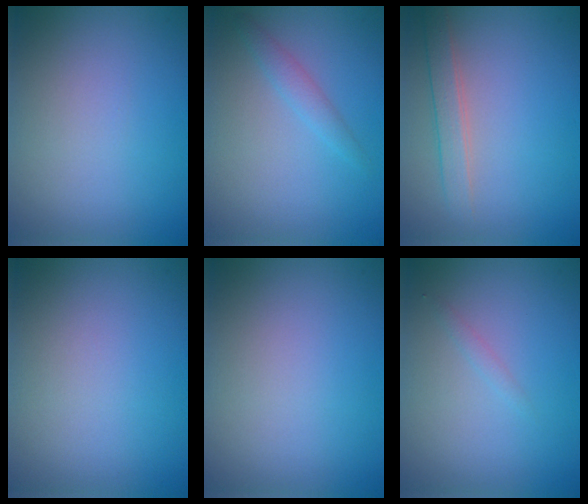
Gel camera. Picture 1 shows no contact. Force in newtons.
{"total": 1.4, "press": 1.4, "slide": 0.1}
{"total": 2.2, "press": 2.2, "slide": 0.2}
{"total": 0.0}
{"total": 0.0}
{"total": 0.7, "press": 0.7, "slide": 0.1}